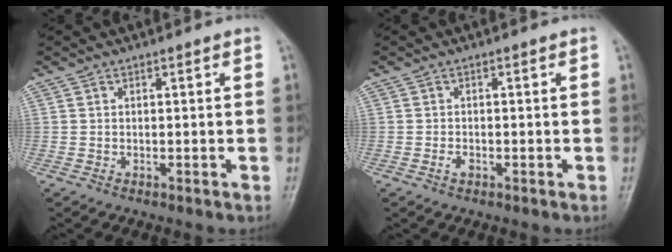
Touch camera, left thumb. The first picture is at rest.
{"total": 1.1, "force": [-0.6, 0.7, 0.7], "torque": [-0.013, 0.002, -0.012]}